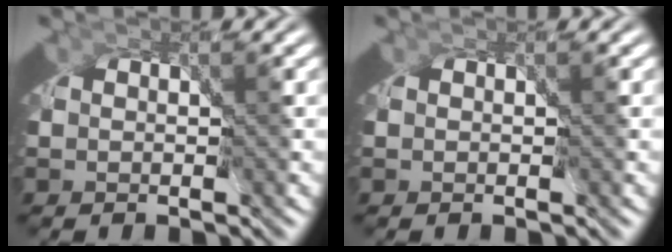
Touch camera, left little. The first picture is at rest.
{"total": 0.0}